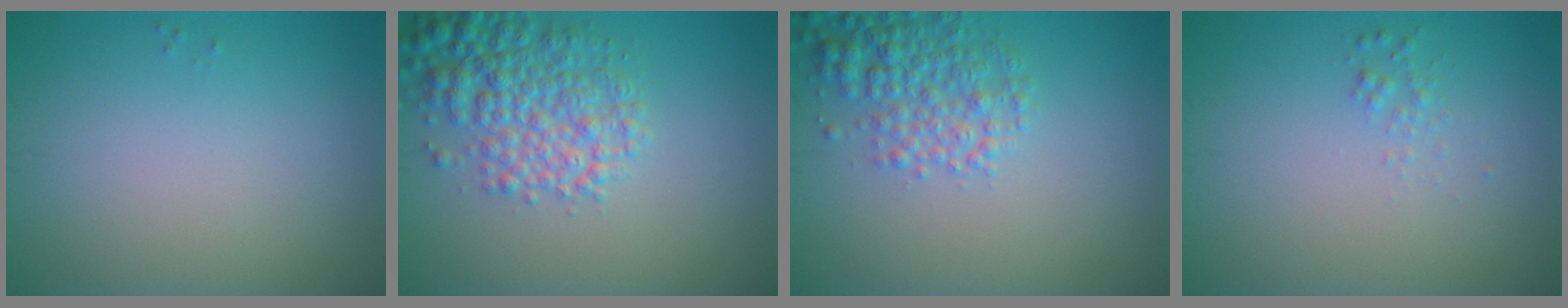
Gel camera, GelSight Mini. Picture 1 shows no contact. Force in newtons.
{"total": 5.3, "press": 5.3, "slide": 0.2}
{"total": 3.9, "press": 3.9, "slide": 0.2}
{"total": 0.8, "press": 0.8, "slide": 0.0}